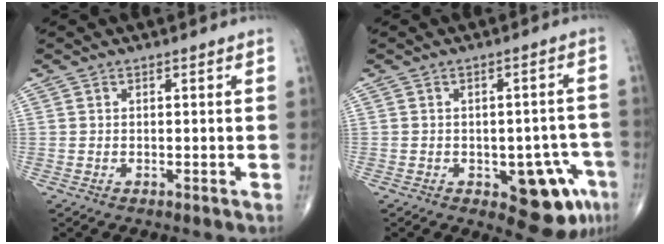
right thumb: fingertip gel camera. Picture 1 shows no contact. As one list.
[{"total": 10.5, "force": [-4.2, 5.0, 8.2], "torque": [-0.060, 0.019, -0.044]}]